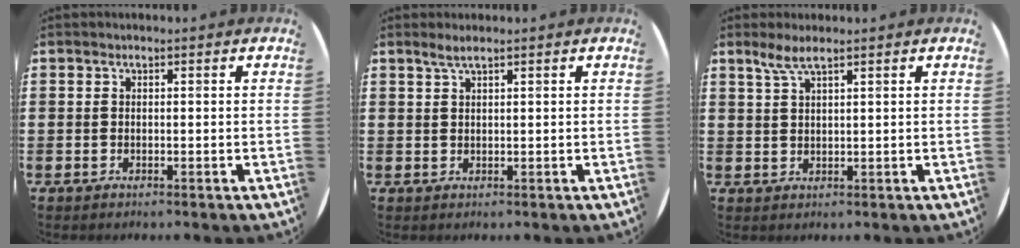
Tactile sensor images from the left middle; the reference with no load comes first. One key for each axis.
{"total": 1.6, "fx": 1.2, "fy": 0.0, "fz": 1.0, "tx": -0.020, "ty": 0.002, "tz": 0.021}
{"total": 2.8, "fx": 2.1, "fy": 0.2, "fz": 1.8, "tx": -0.039, "ty": 0.003, "tz": 0.037}